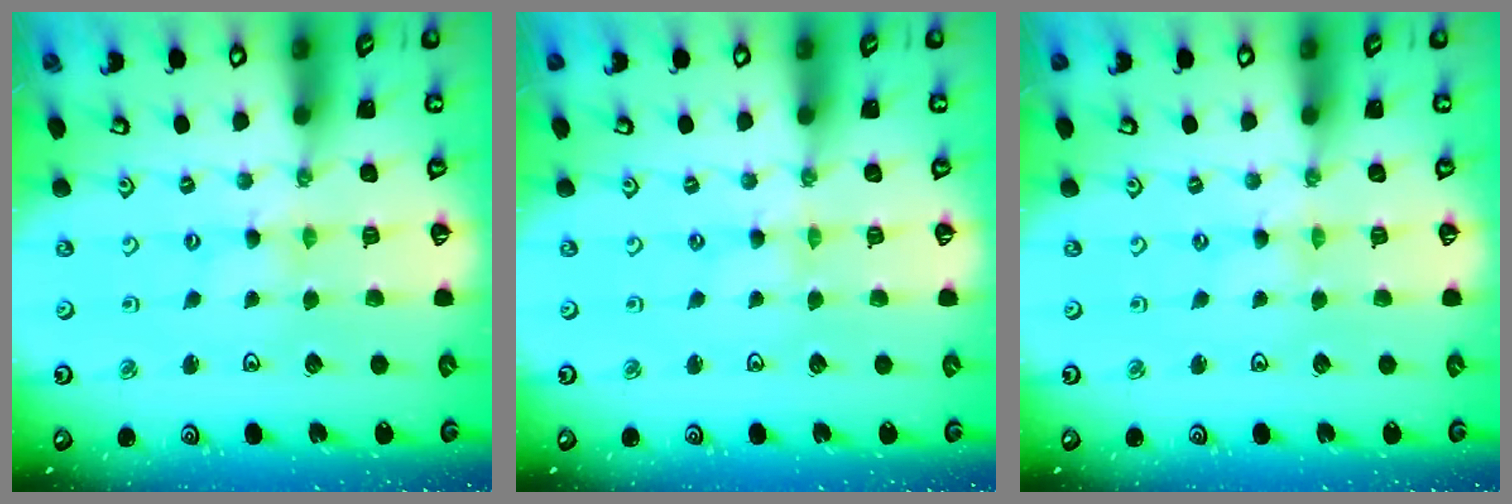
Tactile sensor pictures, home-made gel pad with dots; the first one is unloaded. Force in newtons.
{"total": 0.0}
{"total": 0.0}